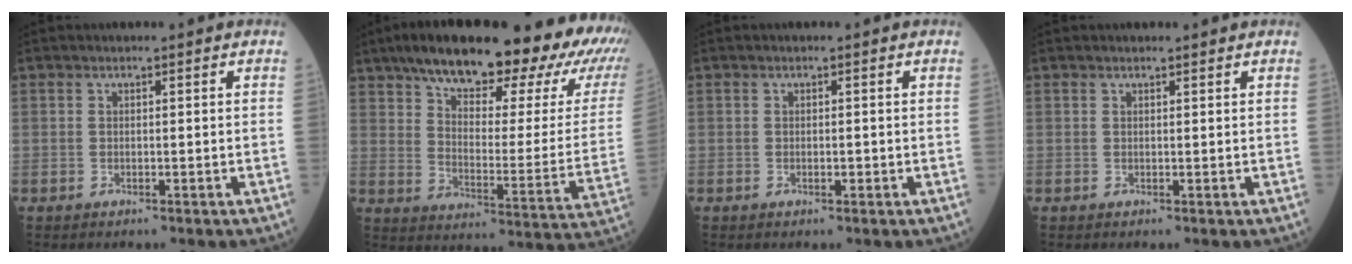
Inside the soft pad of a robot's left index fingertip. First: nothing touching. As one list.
[{"total": 32.3, "force": [24.4, 6.8, 20.0], "torque": [-0.258, -0.015, 0.314]}, {"total": 0.6, "force": [-0.2, 0.3, 0.6], "torque": [-0.010, 0.000, -0.002]}, {"total": 1.0, "force": [0.9, 0.1, 0.1], "torque": [-0.011, 0.005, 0.015]}]